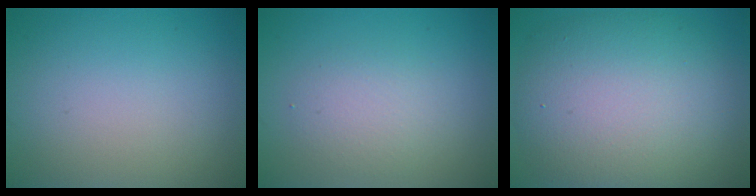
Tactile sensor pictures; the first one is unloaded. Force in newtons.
{"total": 2.4, "press": 2.4, "slide": 0.2}
{"total": 11.0, "press": 11.0, "slide": 0.4}